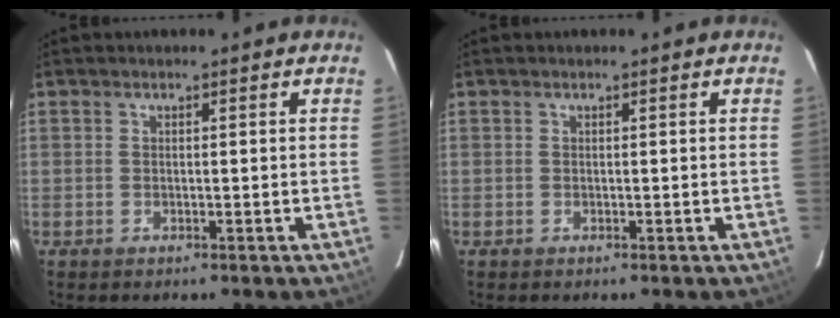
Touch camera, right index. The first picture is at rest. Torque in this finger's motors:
{"motor_torque": [-0.07, 0.07, 0.11, 0.00]}